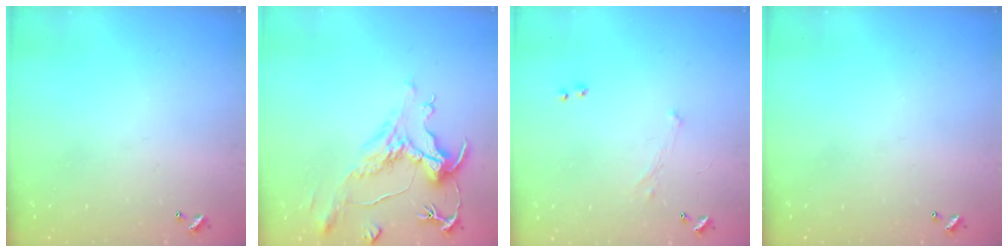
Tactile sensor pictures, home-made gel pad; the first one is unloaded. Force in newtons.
{"total": 1.6, "press": 0.0, "slide": 1.6}
{"total": 0.7, "press": 0.3, "slide": 0.6}
{"total": 0.0}